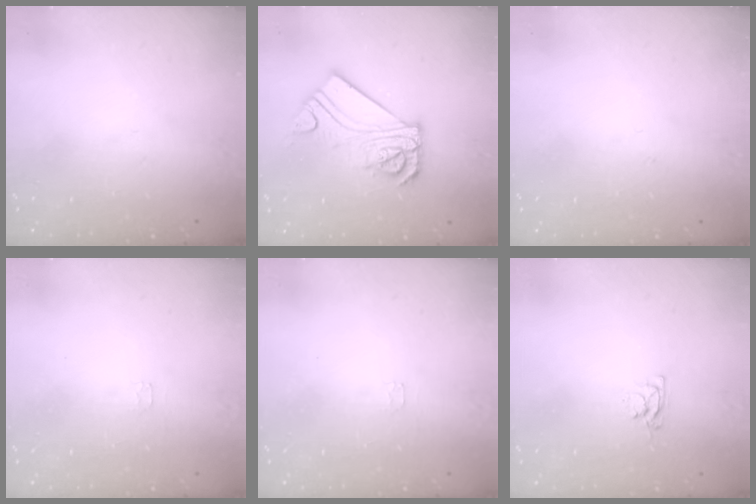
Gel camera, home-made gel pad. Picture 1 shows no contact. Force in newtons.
{"total": 13.2, "press": 13.1, "slide": 1.6}
{"total": 1.6, "press": 1.6, "slide": 0.0}
{"total": 2.4, "press": 2.4, "slide": 0.4}
{"total": 2.4, "press": 2.4, "slide": 0.4}
{"total": 2.9, "press": 2.9, "slide": 0.3}